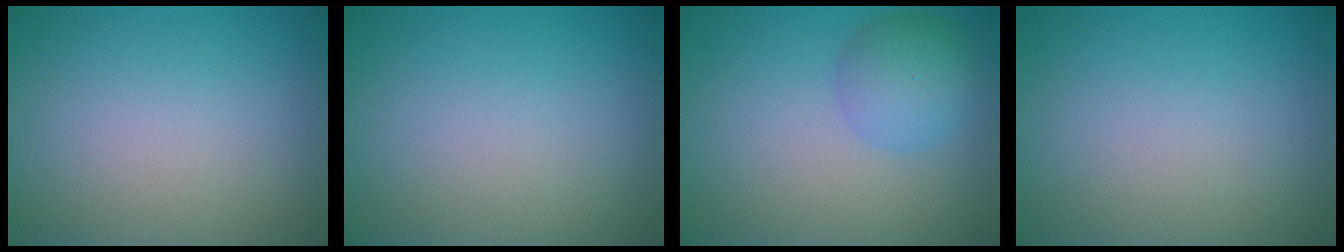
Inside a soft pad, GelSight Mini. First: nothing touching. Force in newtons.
{"total": 0.0}
{"total": 3.8, "press": 3.8, "slide": 0.1}
{"total": 0.0}